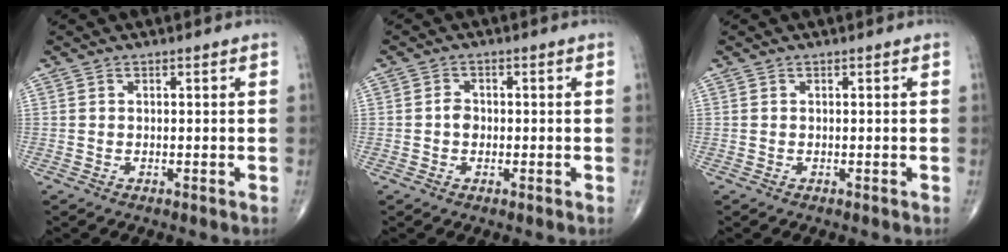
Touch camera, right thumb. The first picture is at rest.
{"total": 2.1, "force": [-0.2, 1.8, 1.1], "torque": [-0.006, 0.006, -0.007]}
{"total": 0.0}